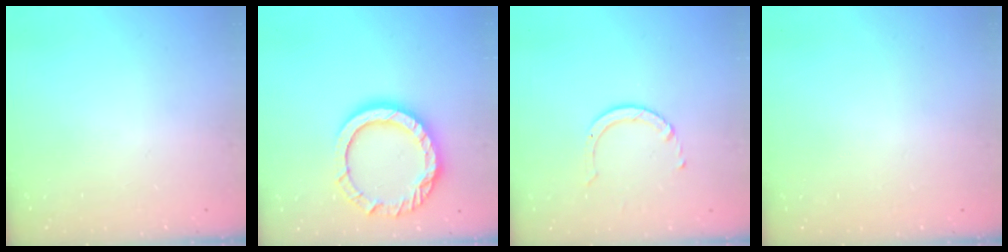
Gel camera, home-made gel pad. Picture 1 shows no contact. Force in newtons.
{"total": 13.9, "press": 13.9, "slide": 1.0}
{"total": 3.2, "press": 3.2, "slide": 0.4}
{"total": 2.5, "press": 2.5, "slide": 0.2}